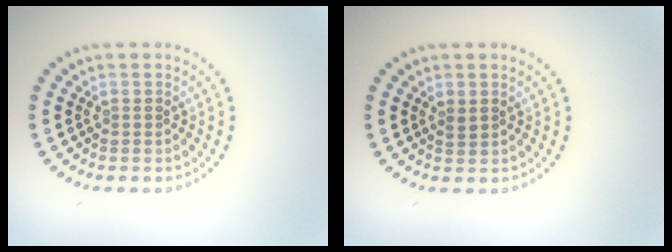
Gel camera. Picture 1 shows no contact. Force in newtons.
{"total": 0.8, "press": 0.8, "slide": 0.3}